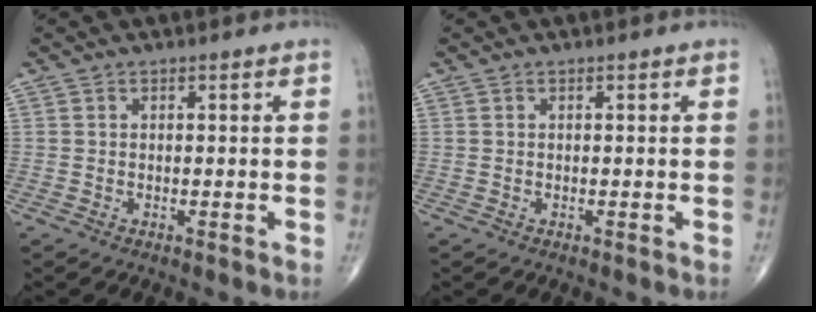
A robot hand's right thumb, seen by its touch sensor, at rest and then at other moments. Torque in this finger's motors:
{"motor_torque": [0.01, 0.01, 0.00, 0.00, 0.00]}